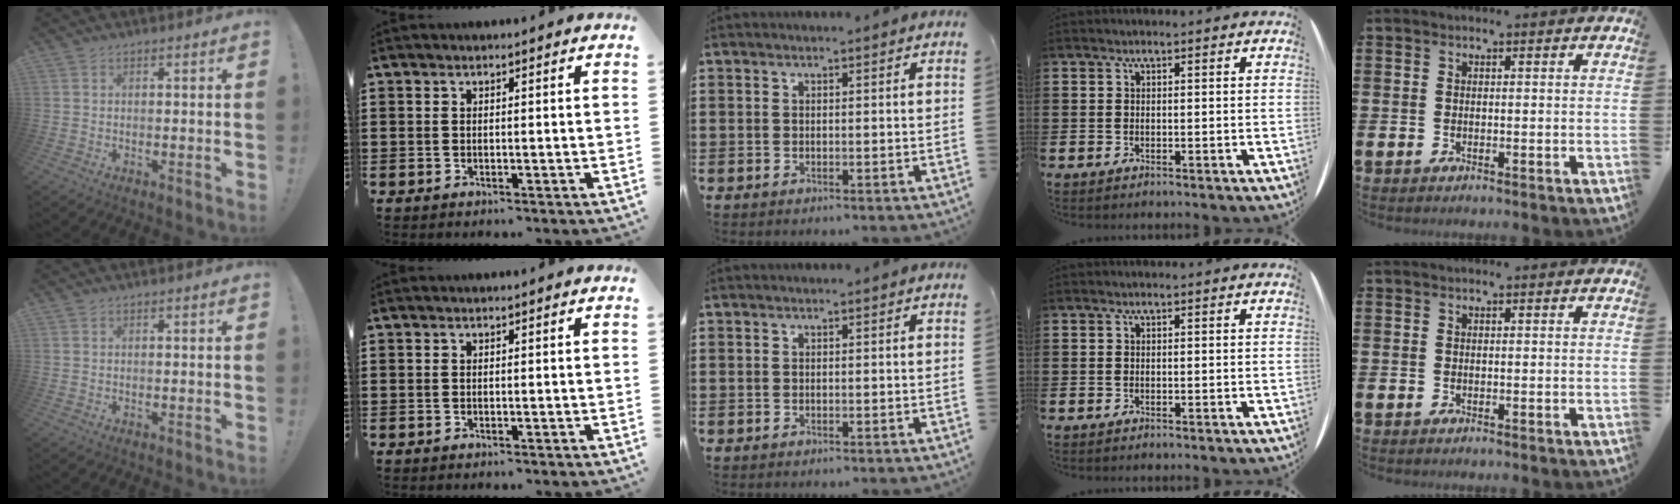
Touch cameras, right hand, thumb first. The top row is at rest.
{}